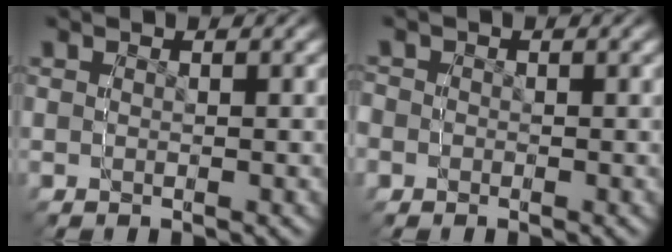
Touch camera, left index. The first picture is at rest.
{"total": 2.3, "force": [-1.0, 2.0, -0.7], "torque": [-0.005, -0.021, -0.008]}